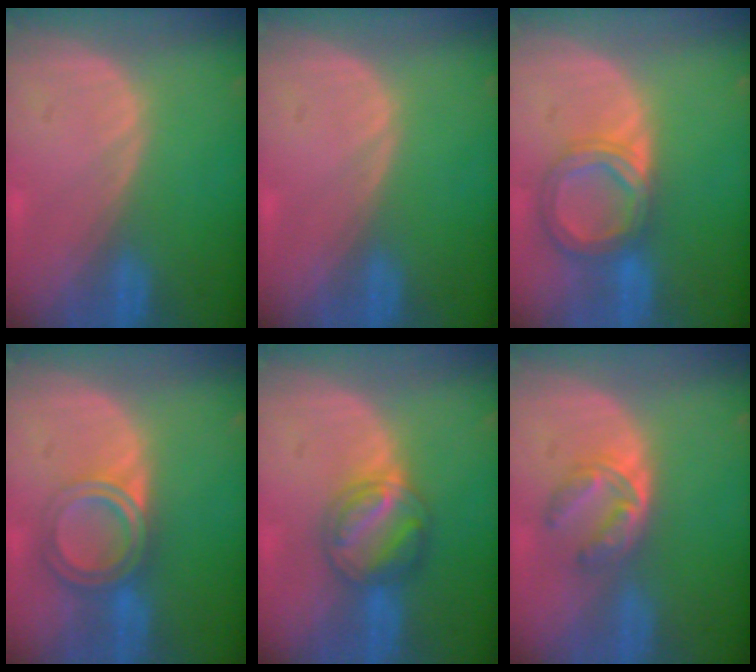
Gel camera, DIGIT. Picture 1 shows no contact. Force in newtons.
{"total": 0.0}
{"total": 6.7, "press": 6.2, "slide": 2.5}
{"total": 6.5, "press": 5.5, "slide": 3.4}
{"total": 6.0, "press": 6.0, "slide": 0.3}
{"total": 5.0, "press": 4.8, "slide": 1.5}